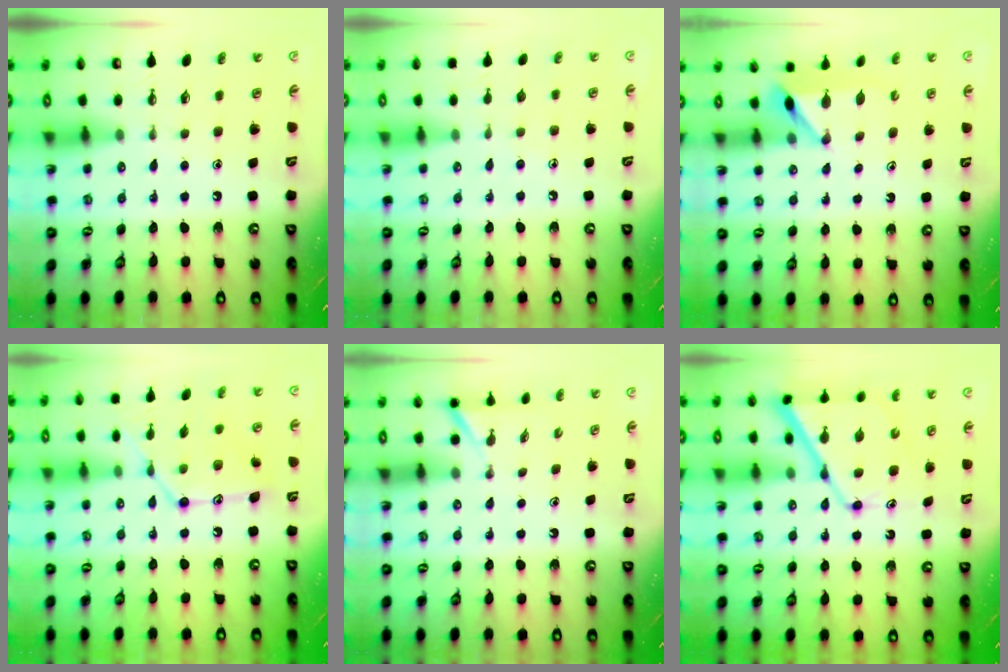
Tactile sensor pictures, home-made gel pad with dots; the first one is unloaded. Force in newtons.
{"total": 3.7, "press": 3.7, "slide": 0.4}
{"total": 6.5, "press": 6.5, "slide": 0.7}
{"total": 13.5, "press": 13.5, "slide": 0.8}
{"total": 1.5, "press": 1.5, "slide": 0.1}
{"total": 12.8, "press": 12.8, "slide": 1.0}